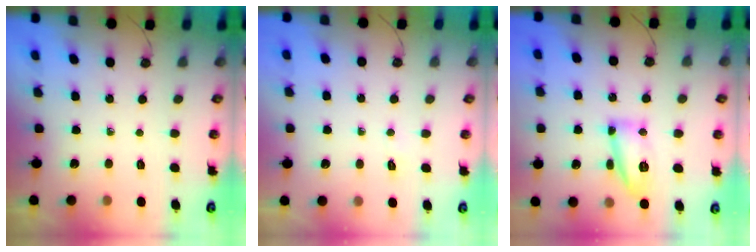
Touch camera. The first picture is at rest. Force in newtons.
{"total": 2.5, "press": 2.5, "slide": 0.3}
{"total": 12.5, "press": 12.2, "slide": 2.5}